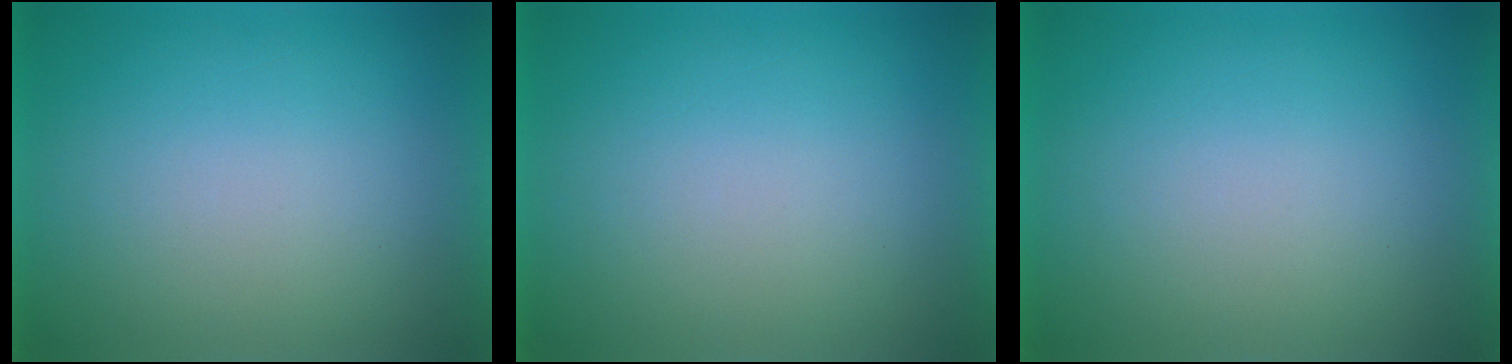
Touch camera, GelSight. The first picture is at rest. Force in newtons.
{"total": 0.0}
{"total": 0.0}